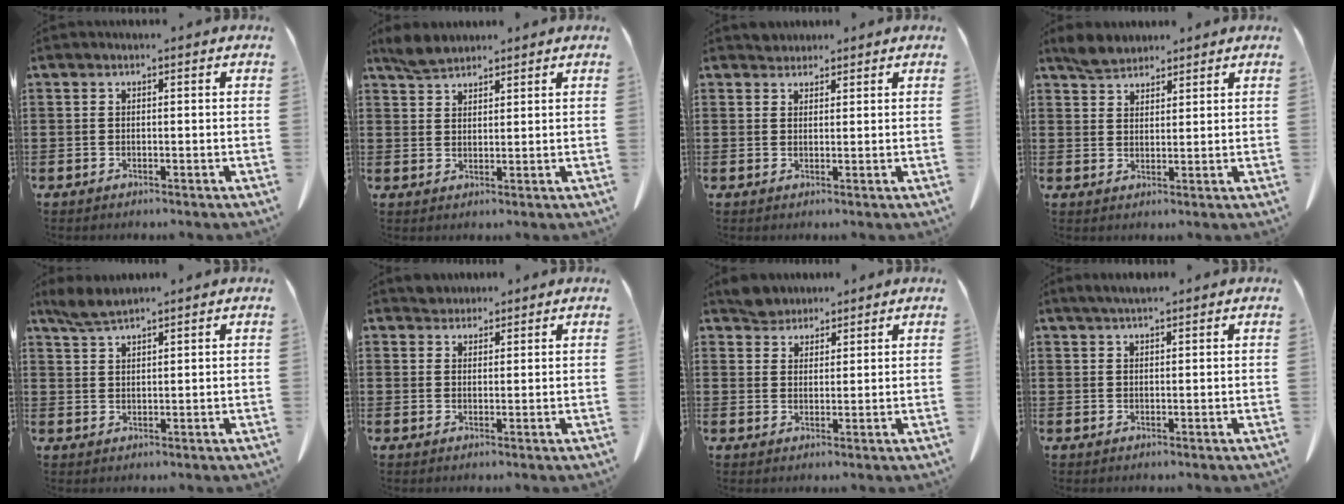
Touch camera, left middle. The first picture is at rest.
{"total": 3.1, "force": [2.8, 0.9, 1.0], "torque": [-0.026, 0.000, 0.054]}
{"total": 1.8, "force": [1.7, 0.7, 0.0], "torque": [0.002, -0.003, 0.034]}
{"total": 3.5, "force": [3.2, 1.3, 0.7], "torque": [-0.024, 0.001, 0.062]}
{"total": 3.2, "force": [2.8, 0.3, 1.5], "torque": [-0.038, -0.004, 0.053]}
{"total": 2.2, "force": [2.1, 0.8, 0.0], "torque": [0.002, -0.002, 0.041]}
{"total": 3.6, "force": [3.4, 1.3, 0.2], "torque": [-0.016, -0.001, 0.068]}
{"total": 2.0, "force": [1.7, 0.3, 1.0], "torque": [-0.024, 0.001, 0.033]}